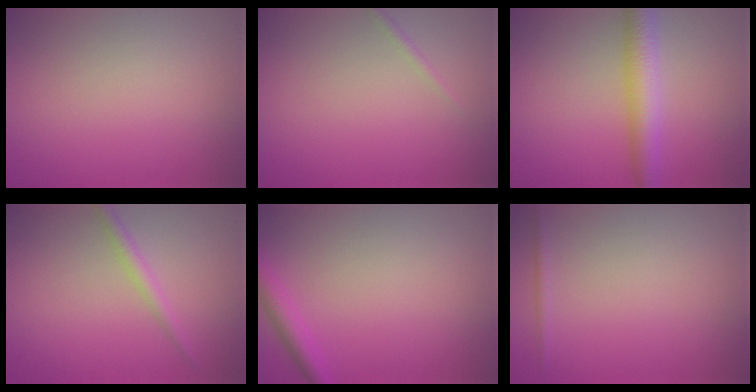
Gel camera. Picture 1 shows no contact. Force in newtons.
{"total": 0.6, "press": 0.6, "slide": 0.0}
{"total": 4.3, "press": 4.3, "slide": 0.0}
{"total": 1.6, "press": 1.6, "slide": 0.0}
{"total": 2.1, "press": 2.0, "slide": 0.2}
{"total": 0.5, "press": 0.5, "slide": 0.1}